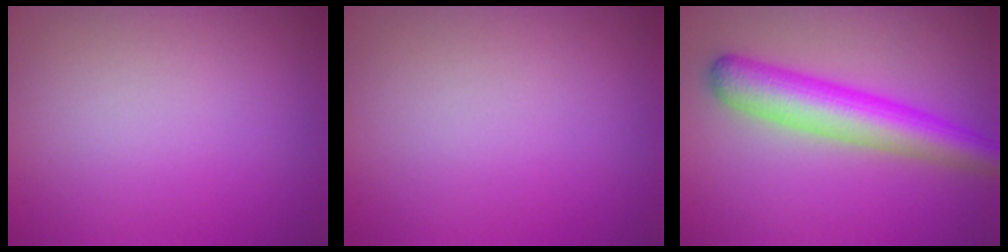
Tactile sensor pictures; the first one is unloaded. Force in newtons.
{"total": 0.0}
{"total": 6.2, "press": 6.2, "slide": 0.1}